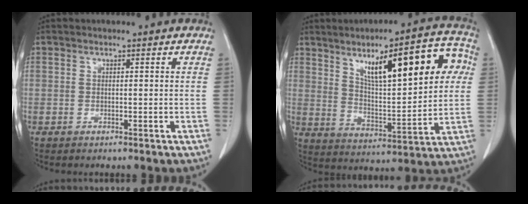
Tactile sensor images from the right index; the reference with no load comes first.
{"total": 18.3, "force": [6.5, 4.6, 16.5], "torque": [-0.232, 0.029, 0.103]}